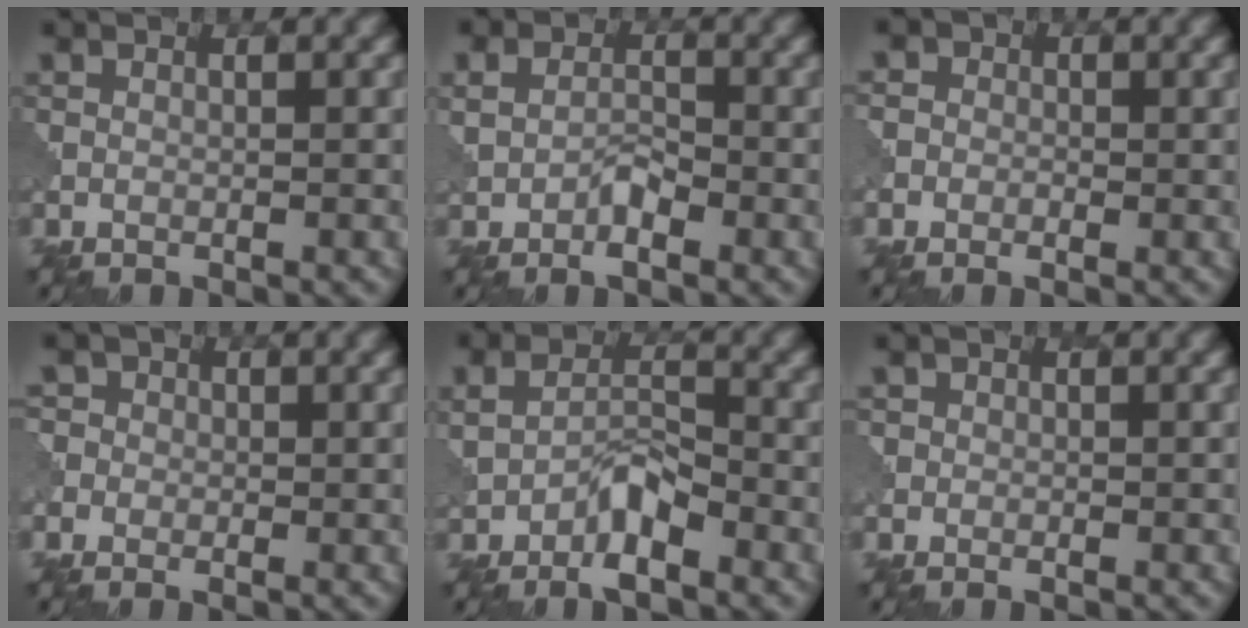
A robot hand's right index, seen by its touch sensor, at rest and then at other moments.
{"total": 2.4, "force": [-0.7, 1.7, 1.6], "torque": [-0.030, 0.001, -0.014]}
{"total": 2.9, "force": [0.4, 2.6, 1.2], "torque": [0.011, 0.006, -0.032]}
{"total": 3.2, "force": [0.5, 3.0, 1.1], "torque": [0.003, 0.018, -0.028]}
{"total": 3.7, "force": [-1.7, 1.9, 2.7], "torque": [-0.043, 0.006, -0.032]}
{"total": 1.2, "force": [0.1, 1.1, 0.2], "torque": [0.007, -0.004, -0.005]}